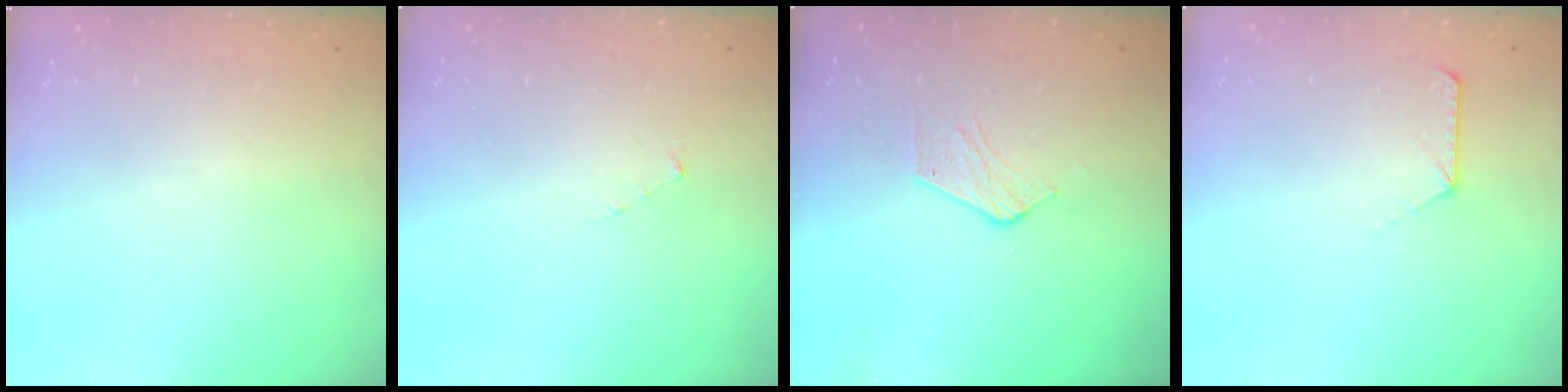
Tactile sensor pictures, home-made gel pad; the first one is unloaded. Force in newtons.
{"total": 2.7, "press": 2.7, "slide": 0.3}
{"total": 3.8, "press": 3.8, "slide": 0.3}
{"total": 7.0, "press": 7.0, "slide": 0.7}